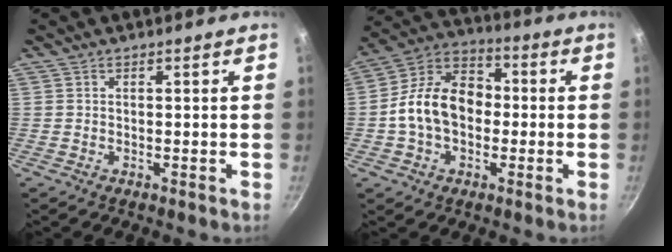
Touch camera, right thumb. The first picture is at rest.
{"total": 14.1, "force": [-1.3, 10.2, 9.7], "torque": [-0.135, 0.040, -0.042]}